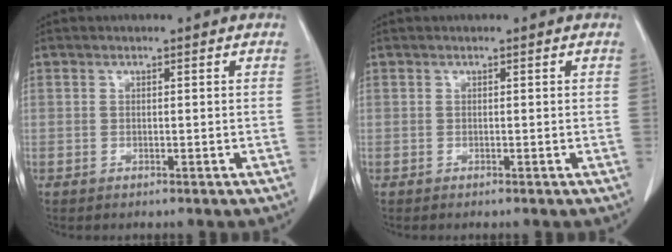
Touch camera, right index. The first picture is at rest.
{"total": 0.0}